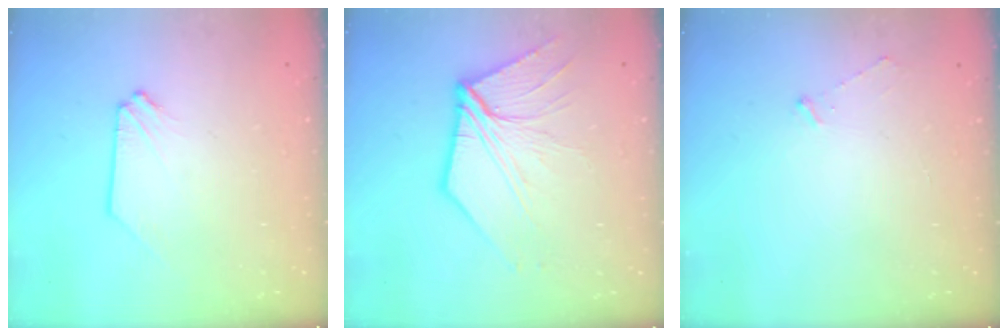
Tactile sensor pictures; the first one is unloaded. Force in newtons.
{"total": 11.0, "press": 10.8, "slide": 1.7}
{"total": 3.5, "press": 3.4, "slide": 0.4}